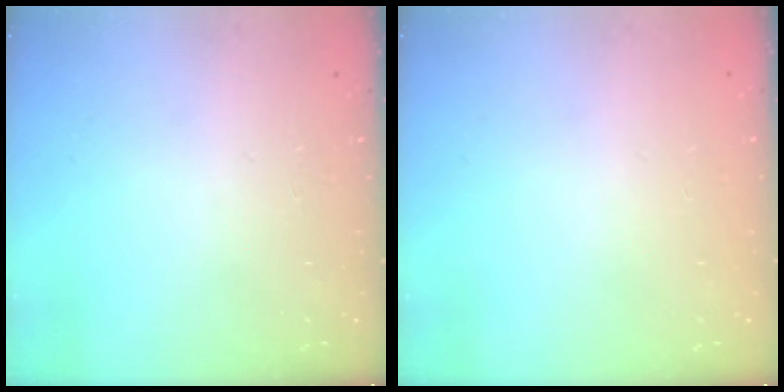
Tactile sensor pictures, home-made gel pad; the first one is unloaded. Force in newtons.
{"total": 0.0}